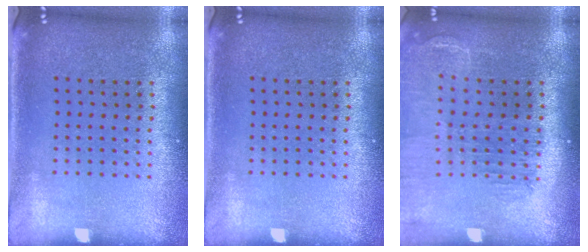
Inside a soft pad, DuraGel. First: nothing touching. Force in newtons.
{"total": 0.0}
{"total": 1.4, "press": 1.4, "slide": 0.1}